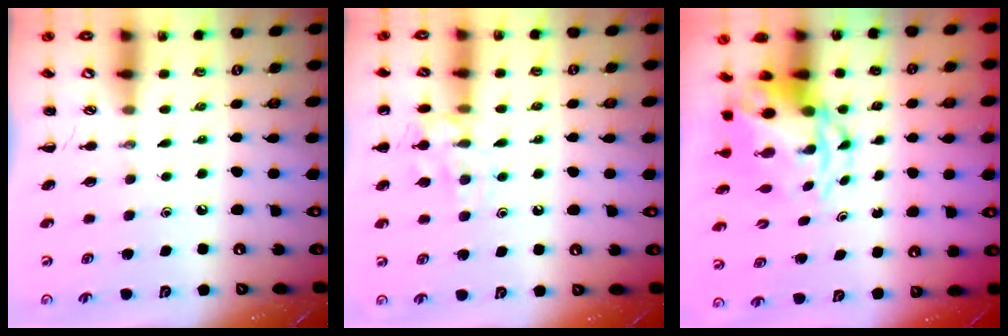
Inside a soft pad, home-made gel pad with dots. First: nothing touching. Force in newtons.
{"total": 10.4, "press": 10.3, "slide": 0.5}
{"total": 6.1, "press": 5.9, "slide": 1.8}